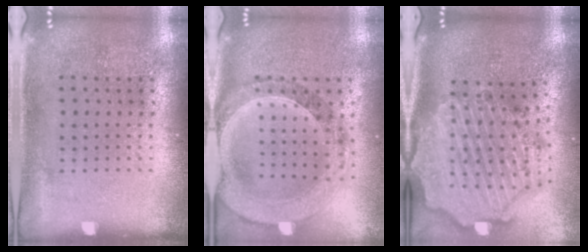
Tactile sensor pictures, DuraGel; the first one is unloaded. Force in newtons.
{"total": 1.5, "press": 1.5, "slide": 0.3}
{"total": 3.6, "press": 2.9, "slide": 2.1}